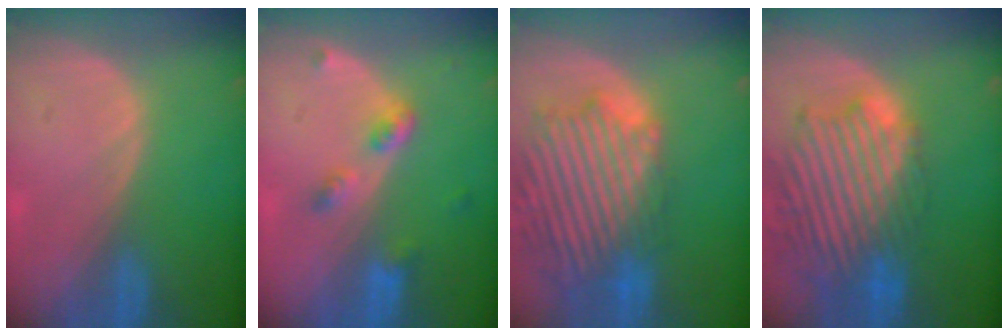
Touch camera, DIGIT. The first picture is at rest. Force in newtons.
{"total": 4.3, "press": 3.9, "slide": 1.8}
{"total": 14.6, "press": 12.4, "slide": 7.6}
{"total": 14.0, "press": 11.8, "slide": 7.4}